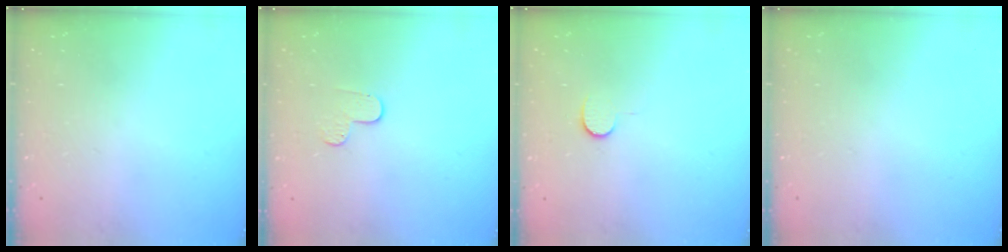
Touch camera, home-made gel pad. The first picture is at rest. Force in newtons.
{"total": 3.8, "press": 3.8, "slide": 0.4}
{"total": 6.0, "press": 6.0, "slide": 0.5}
{"total": 0.0}